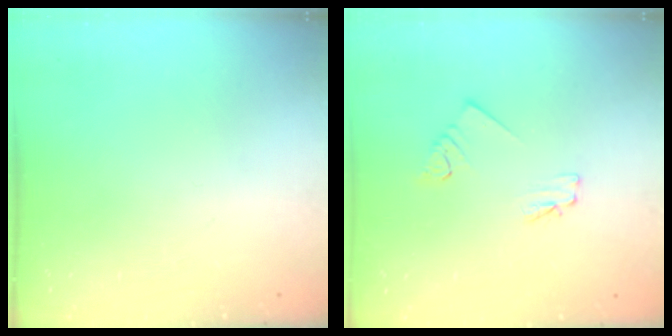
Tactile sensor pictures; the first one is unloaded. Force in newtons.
{"total": 1.6, "press": 1.5, "slide": 0.2}